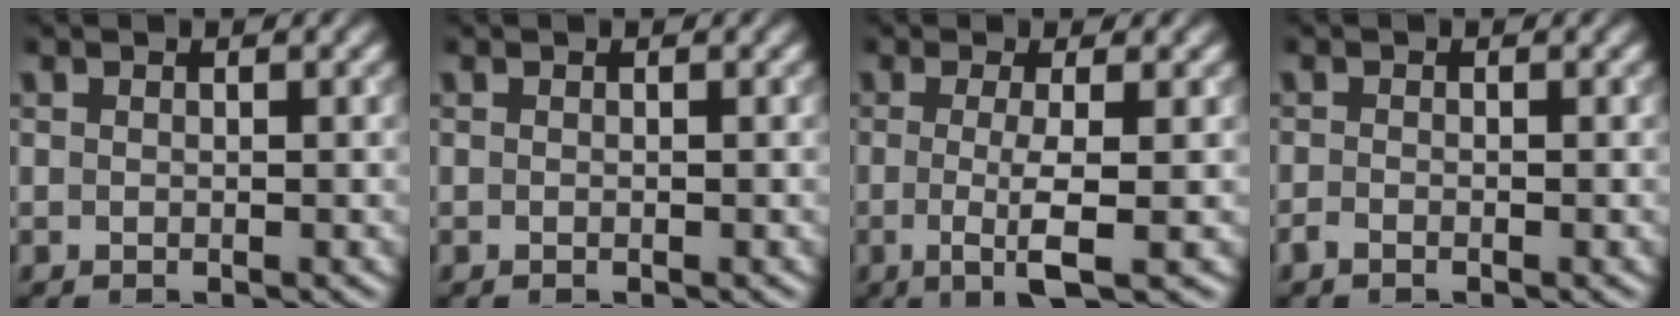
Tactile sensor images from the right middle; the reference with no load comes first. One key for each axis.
{"total": 0.0}
{"total": 4.1, "fx": -0.5, "fy": 0.9, "fz": 4.0, "tx": -0.069, "ty": -0.012, "tz": -0.011}
{"total": 0.7, "fx": -0.5, "fy": 0.2, "fz": 0.4, "tx": -0.008, "ty": -0.003, "tz": -0.009}